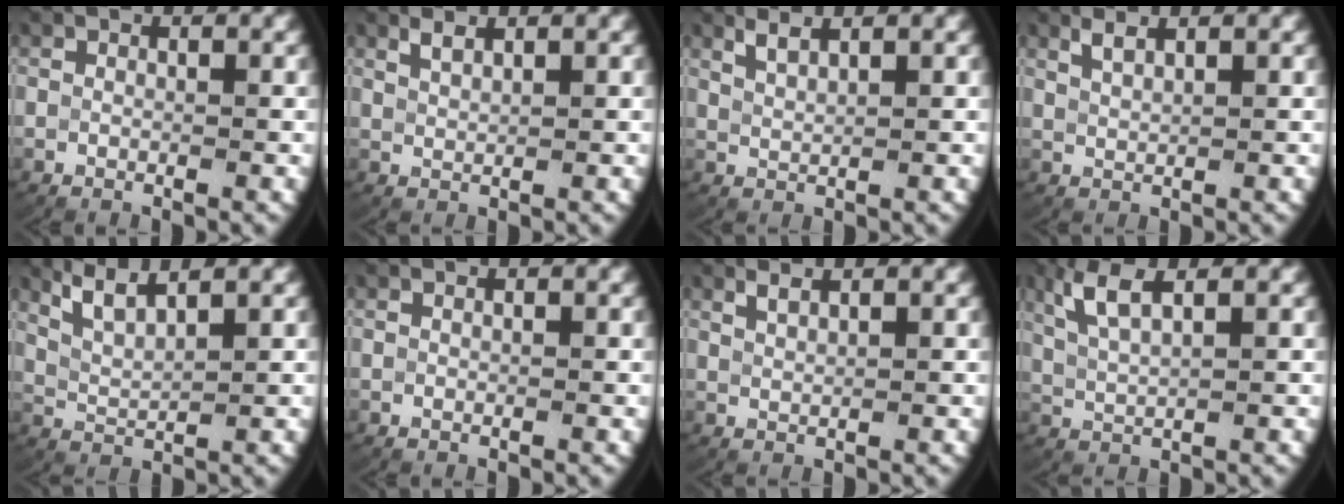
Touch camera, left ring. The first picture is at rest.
{"total": 1.4, "force": [1.3, -0.1, 0.5], "torque": [-0.014, -0.001, 0.031]}
{"total": 2.1, "force": [1.8, 0.2, 1.0], "torque": [-0.027, -0.002, 0.040]}
{"total": 1.7, "force": [1.5, 0.1, 0.8], "torque": [-0.022, 0.000, 0.034]}
{"total": 4.2, "force": [2.9, 1.9, 2.4], "torque": [-0.061, -0.005, 0.052]}
{"total": 0.0}
{"total": 1.5, "force": [1.4, -0.1, 0.5], "torque": [-0.015, 0.000, 0.031]}
{"total": 4.1, "force": [2.0, 1.7, 3.1], "torque": [-0.079, -0.001, 0.045]}